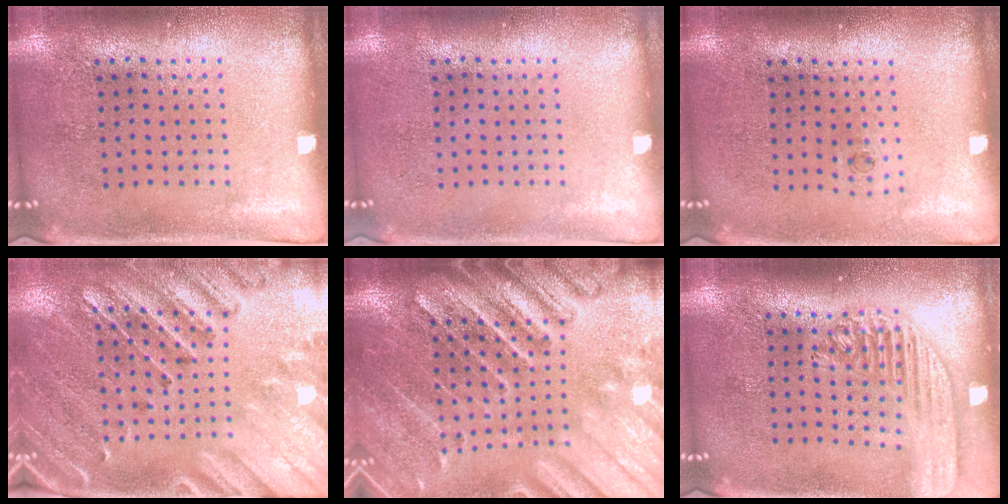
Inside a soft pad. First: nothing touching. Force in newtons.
{"total": 0.0}
{"total": 0.6, "press": 0.3, "slide": 0.5}
{"total": 2.9, "press": 2.7, "slide": 0.9}
{"total": 3.6, "press": 3.1, "slide": 1.8}
{"total": 1.9, "press": 1.7, "slide": 0.9}